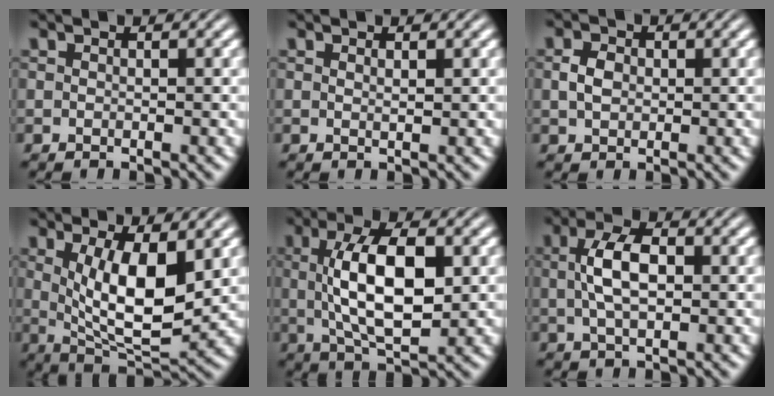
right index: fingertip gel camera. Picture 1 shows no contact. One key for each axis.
{"total": 0.8, "fx": 0.4, "fy": -0.7, "fz": 0.2, "tx": 0.000, "ty": -0.004, "tz": 0.012}
{"total": 0.8, "fx": 0.2, "fy": 0.2, "fz": 0.8, "tx": -0.009, "ty": -0.005, "tz": 0.013}
{"total": 8.7, "fx": 1.1, "fy": 3.7, "fz": 7.8, "tx": -0.126, "ty": -0.030, "tz": 0.038}
{"total": 7.0, "fx": 0.6, "fy": 2.1, "fz": 6.7, "tx": -0.106, "ty": -0.007, "tz": 0.020}
{"total": 3.5, "fx": 0.5, "fy": 0.8, "fz": 3.4, "tx": -0.056, "ty": 0.003, "tz": 0.012}